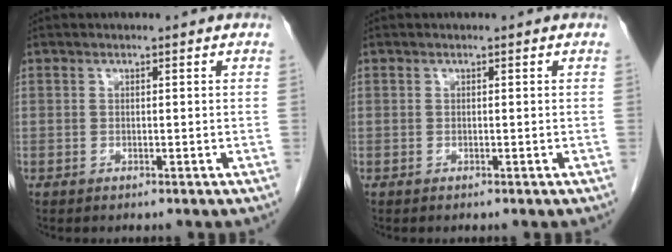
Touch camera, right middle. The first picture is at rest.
{"total": 0.0}